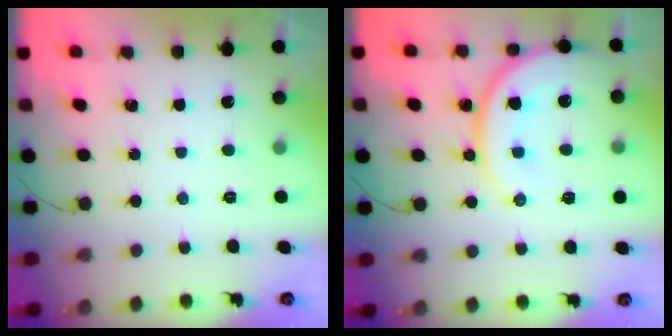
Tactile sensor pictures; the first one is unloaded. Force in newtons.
{"total": 15.9, "press": 15.6, "slide": 2.7}